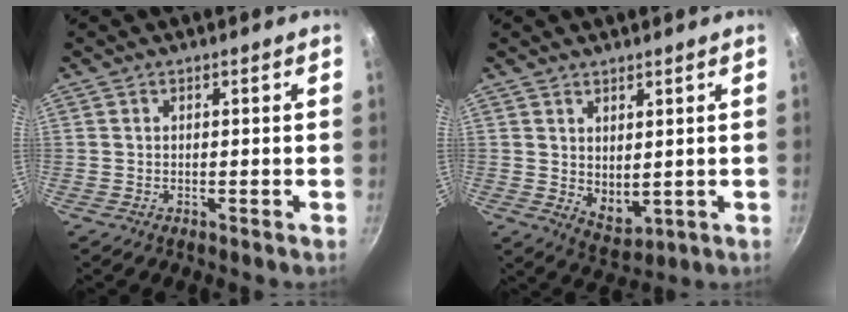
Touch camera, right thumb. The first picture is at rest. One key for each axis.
{"total": 5.4, "fx": 1.8, "fy": 3.2, "fz": 4.0, "tx": -0.050, "ty": -0.025, "tz": 0.041}